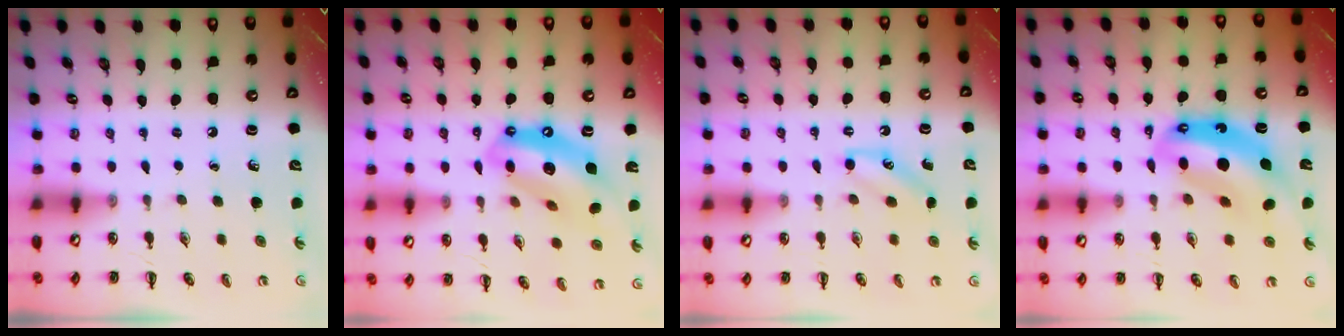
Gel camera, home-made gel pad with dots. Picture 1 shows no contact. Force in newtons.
{"total": 15.0, "press": 14.5, "slide": 4.1}
{"total": 5.2, "press": 5.1, "slide": 1.3}
{"total": 14.5, "press": 13.9, "slide": 4.1}